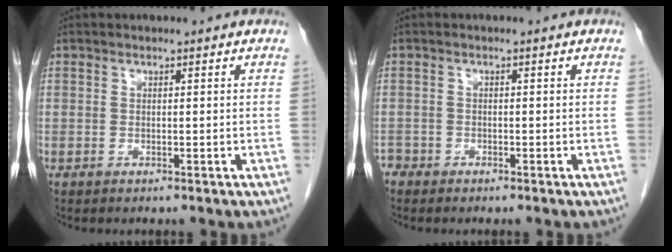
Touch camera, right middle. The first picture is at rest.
{"total": 1.7, "force": [-1.5, 0.8, 0.0], "torque": [-0.005, 0.000, -0.029]}